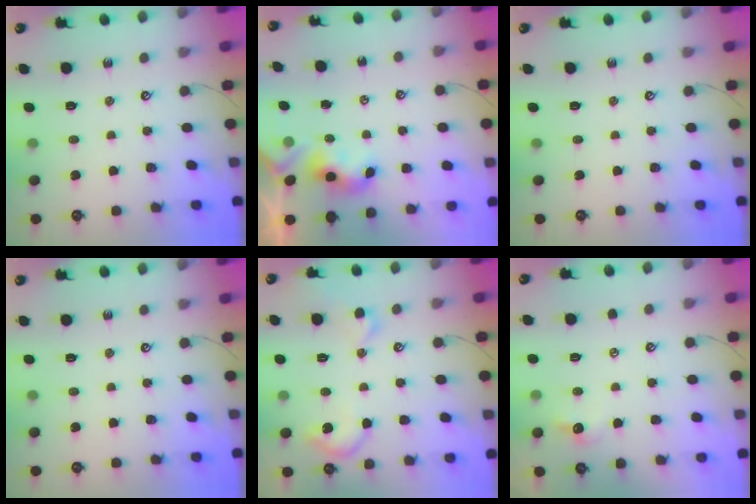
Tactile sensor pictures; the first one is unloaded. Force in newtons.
{"total": 3.4, "press": 3.4, "slide": 0.4}
{"total": 0.0}
{"total": 0.0}
{"total": 4.7, "press": 4.7, "slide": 0.8}
{"total": 0.5, "press": 0.1, "slide": 0.5}